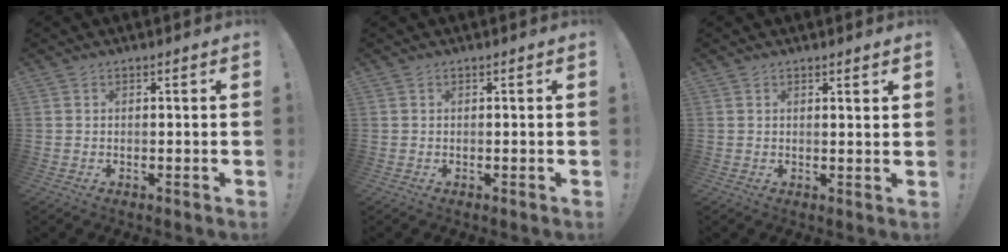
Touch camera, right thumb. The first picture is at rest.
{"total": 0.0}
{"total": 1.6, "force": [1.3, -0.1, 0.9], "torque": [0.004, -0.014, 0.018]}